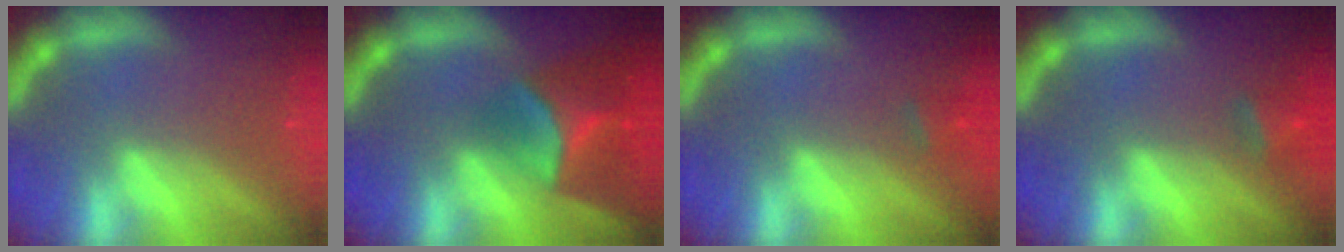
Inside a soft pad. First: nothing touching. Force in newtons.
{"total": 8.4}
{"total": 1.4}
{"total": 2.4}